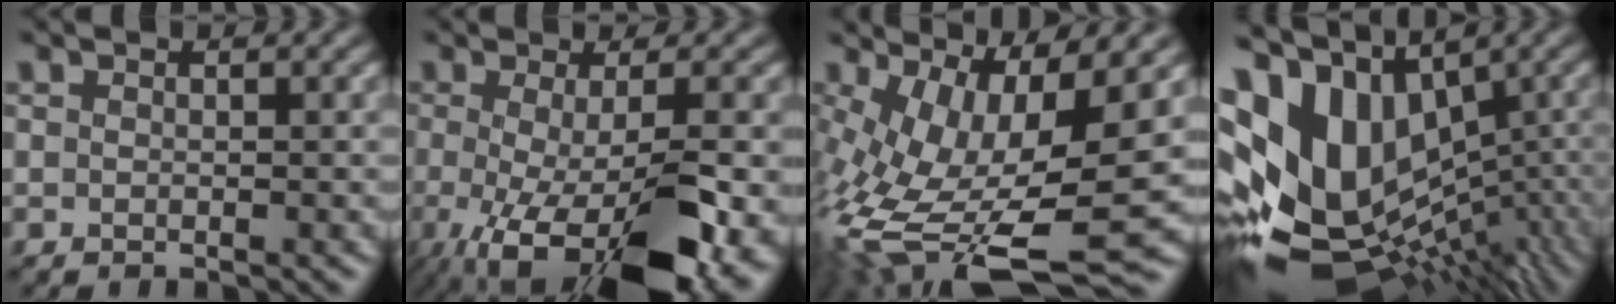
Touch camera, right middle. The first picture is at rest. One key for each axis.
{"total": 11.0, "fx": -4.1, "fy": 3.2, "fz": 9.8, "tx": -0.165, "ty": -0.014, "tz": -0.049}
{"total": 14.2, "fx": -2.9, "fy": 5.0, "fz": 12.9, "tx": -0.266, "ty": -0.019, "tz": -0.027}
{"total": 14.3, "fx": 0.7, "fy": 9.6, "fz": 10.6, "tx": -0.227, "ty": -0.001, "tz": 0.046}